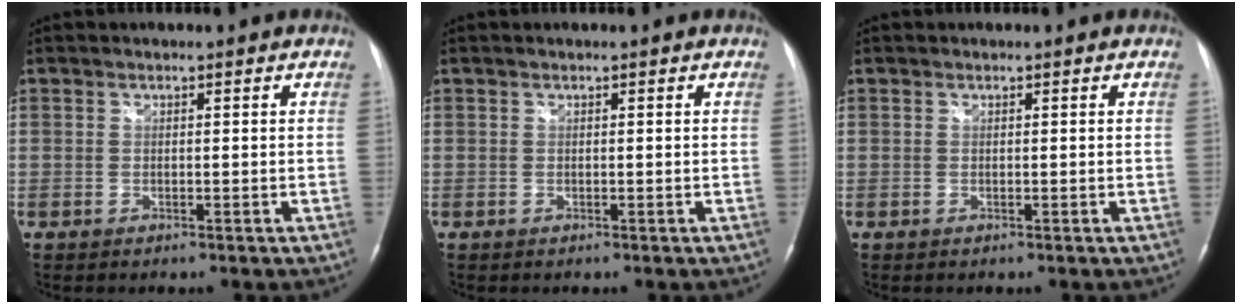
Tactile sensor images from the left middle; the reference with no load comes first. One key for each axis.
{"total": 0.0}
{"total": 0.0}